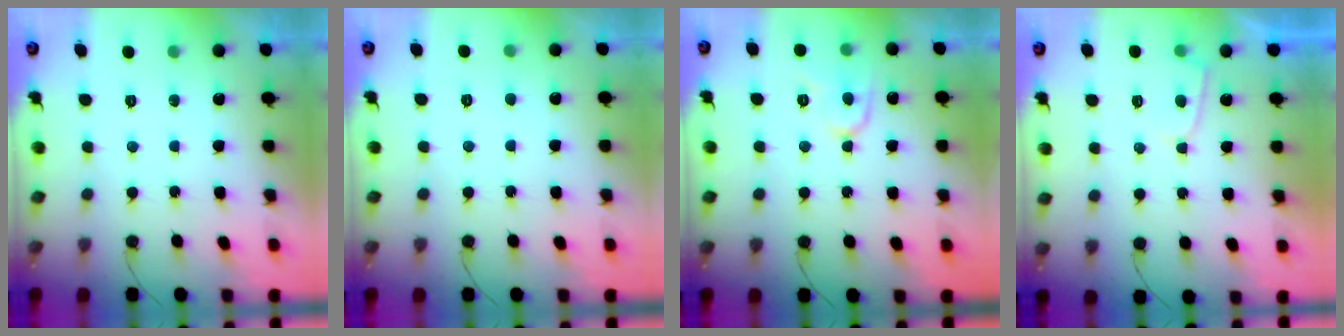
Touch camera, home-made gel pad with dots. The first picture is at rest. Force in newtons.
{"total": 2.2, "press": 2.2, "slide": 0.2}
{"total": 7.8, "press": 7.8, "slide": 0.8}
{"total": 3.0, "press": 3.0, "slide": 0.5}